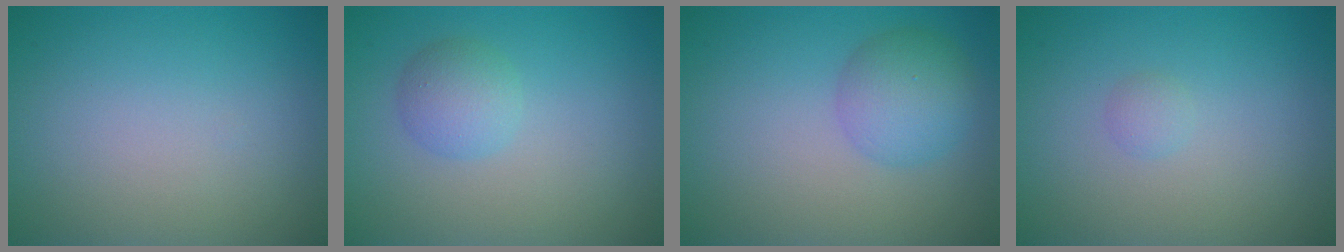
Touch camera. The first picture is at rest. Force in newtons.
{"total": 2.4, "press": 2.4, "slide": 0.2}
{"total": 3.7, "press": 3.7, "slide": 0.1}
{"total": 0.8, "press": 0.8, "slide": 0.1}